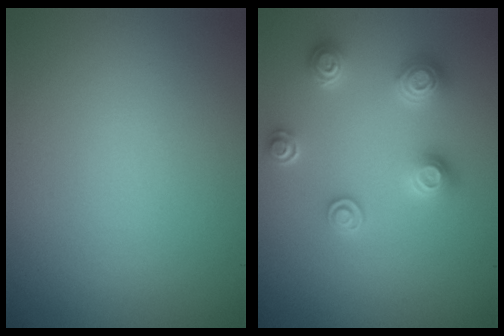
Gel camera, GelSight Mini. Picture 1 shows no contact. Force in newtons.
{"total": 3.1, "press": 3.0, "slide": 0.8}